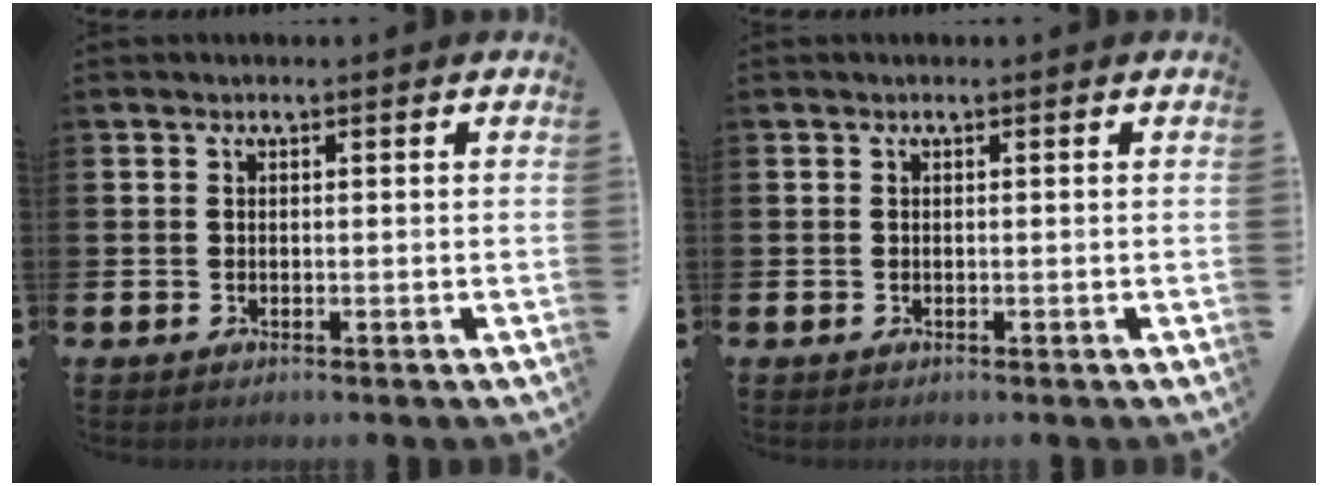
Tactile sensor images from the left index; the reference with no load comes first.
{"total": 0.0}